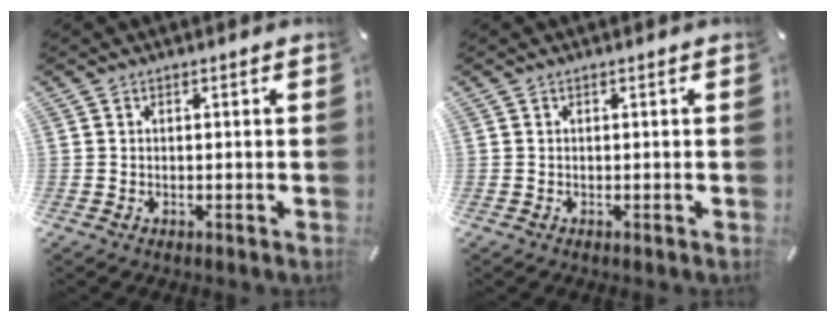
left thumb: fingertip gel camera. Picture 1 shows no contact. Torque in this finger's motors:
{"motor_torque": [-0.13, -0.10, 0.01, -0.01, 0.00]}